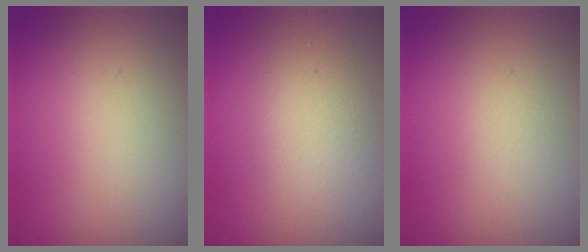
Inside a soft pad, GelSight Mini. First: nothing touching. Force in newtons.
{"total": 2.0, "press": 2.0, "slide": 0.1}
{"total": 0.0}